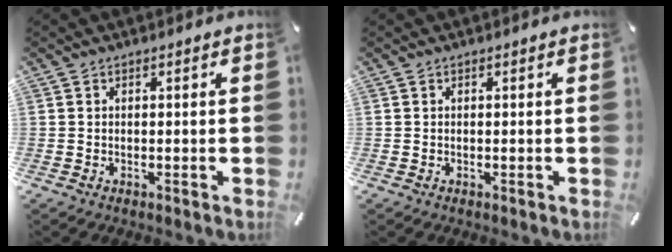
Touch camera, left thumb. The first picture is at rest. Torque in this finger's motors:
{"motor_torque": [0.00, 0.00, -0.01, 0.03, 0.00]}